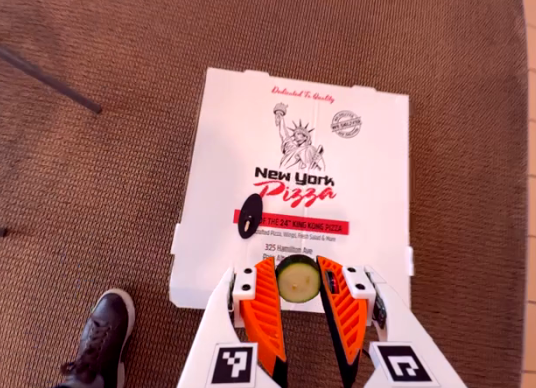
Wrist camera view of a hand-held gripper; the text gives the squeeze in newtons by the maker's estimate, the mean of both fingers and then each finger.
{"total": 7.2, "left": 7.2, "right": 7.2}